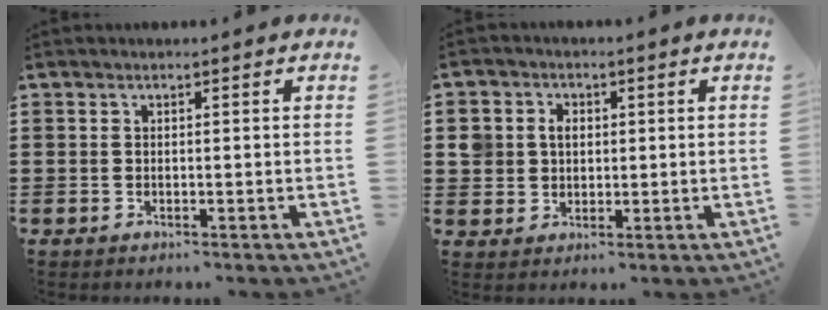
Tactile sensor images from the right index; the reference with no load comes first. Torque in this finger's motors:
{"motor_torque": [0.58, 0.24, 0.09, 0.07]}